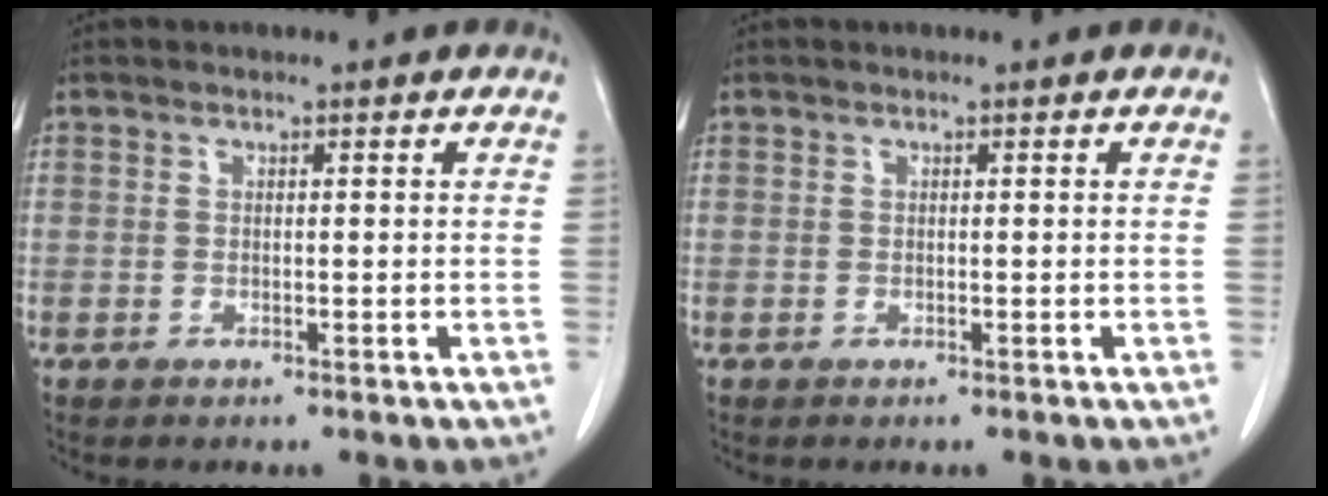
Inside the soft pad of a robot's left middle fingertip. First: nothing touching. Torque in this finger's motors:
{"motor_torque": [0.07, -0.02, -0.02, -0.01]}